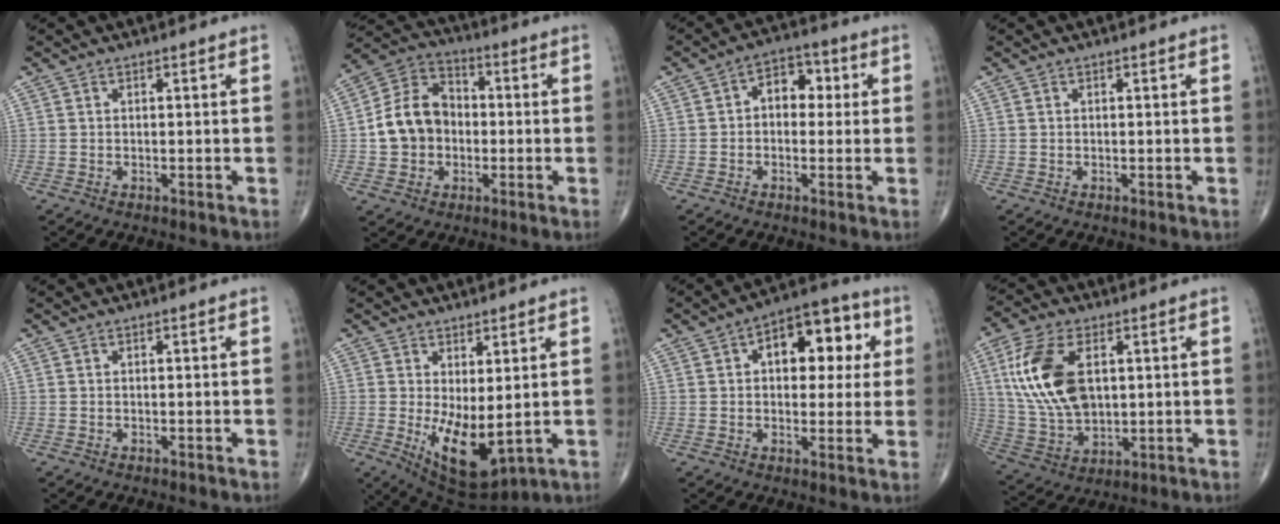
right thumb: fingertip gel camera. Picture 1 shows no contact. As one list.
[{"total": 12.0, "force": [-1.0, 9.8, 6.8], "torque": [-0.101, 0.033, -0.028]}, {"total": 7.0, "force": [0.8, 4.9, 4.9], "torque": [-0.033, 0.024, 0.002]}, {"total": 0.0}, {"total": 0.0}, {"total": 10.7, "force": [-0.6, 4.7, 9.6], "torque": [-0.149, -0.025, 0.013]}, {"total": 14.0, "force": [3.6, 8.1, 10.9], "torque": [-0.101, 0.021, 0.045]}, {"total": 16.4, "force": [3.8, 9.4, 12.8], "torque": [-0.254, -0.006, 0.082]}]